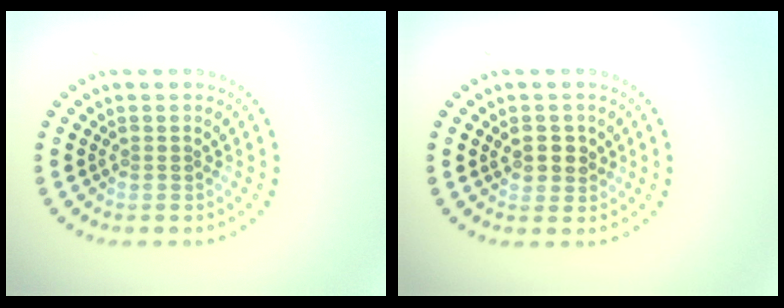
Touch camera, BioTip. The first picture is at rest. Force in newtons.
{"total": 2.4, "press": 2.3, "slide": 0.9}